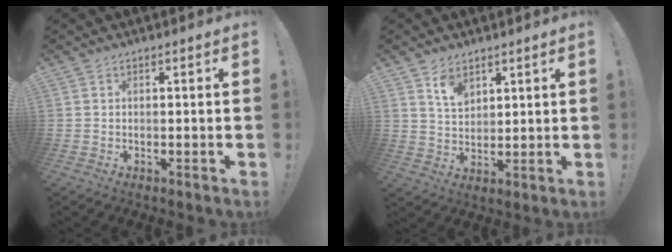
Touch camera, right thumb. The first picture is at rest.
{"total": 7.0, "force": [4.7, 4.3, 3.0], "torque": [-0.040, -0.028, 0.085]}